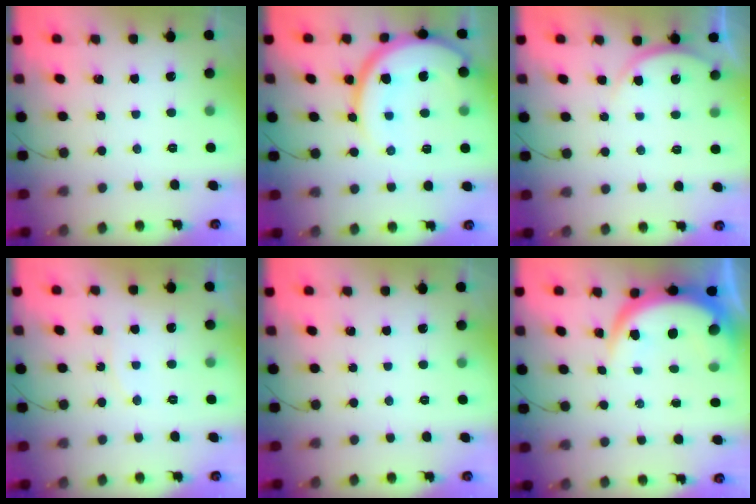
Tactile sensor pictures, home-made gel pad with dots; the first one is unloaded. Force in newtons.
{"total": 15.7, "press": 15.6, "slide": 1.4}
{"total": 4.8, "press": 4.7, "slide": 0.6}
{"total": 5.1, "press": 4.7, "slide": 2.1}
{"total": 0.0}
{"total": 8.0, "press": 8.0, "slide": 0.9}